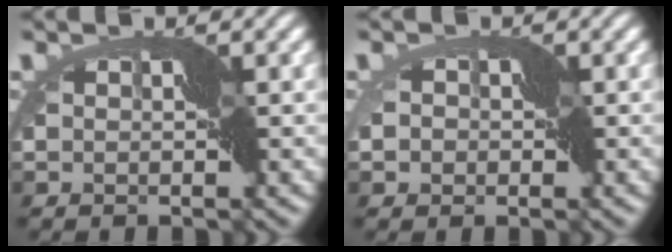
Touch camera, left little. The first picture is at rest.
{"total": 2.5, "force": [-1.1, 2.1, 0.6], "torque": [0.000, -0.002, -0.033]}